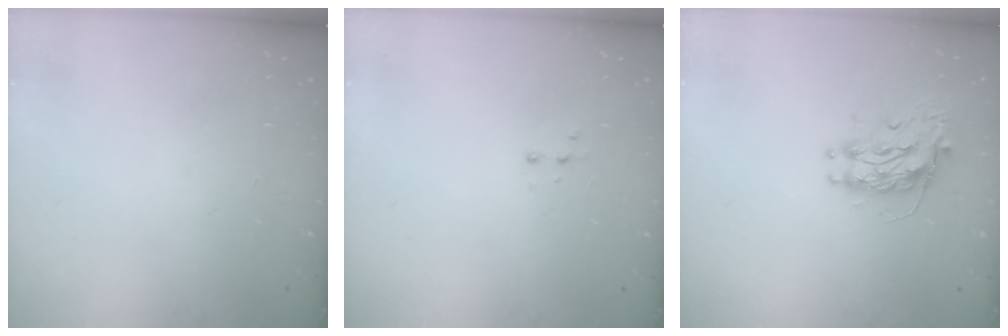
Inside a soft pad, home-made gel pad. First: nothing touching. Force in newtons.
{"total": 3.0, "press": 2.9, "slide": 0.7}
{"total": 10.4, "press": 10.4, "slide": 0.9}